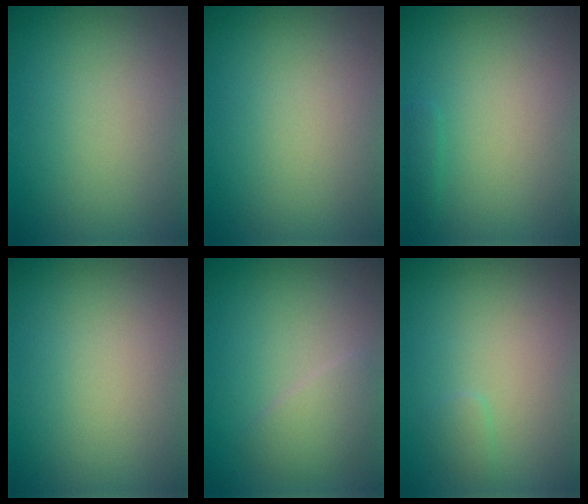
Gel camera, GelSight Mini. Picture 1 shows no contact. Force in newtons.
{"total": 0.0}
{"total": 0.7, "press": 0.7, "slide": 0.1}
{"total": 0.0}
{"total": 2.2, "press": 2.2, "slide": 0.1}
{"total": 0.7, "press": 0.7, "slide": 0.1}